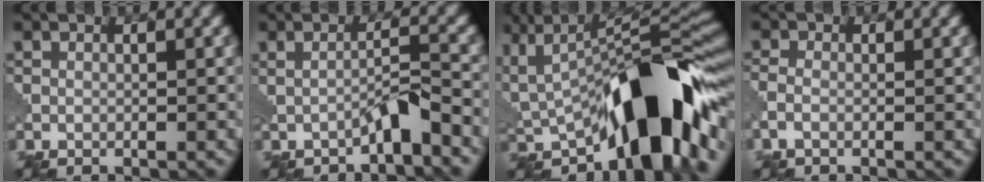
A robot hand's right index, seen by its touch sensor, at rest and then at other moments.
{"total": 2.4, "force": [-1.2, 0.1, 2.0], "torque": [-0.034, 0.010, -0.028]}
{"total": 13.0, "force": [-3.2, 5.5, 11.4], "torque": [-0.138, 0.010, -0.059]}
{"total": 1.3, "force": [-0.6, 0.6, 0.9], "torque": [-0.024, -0.001, -0.019]}